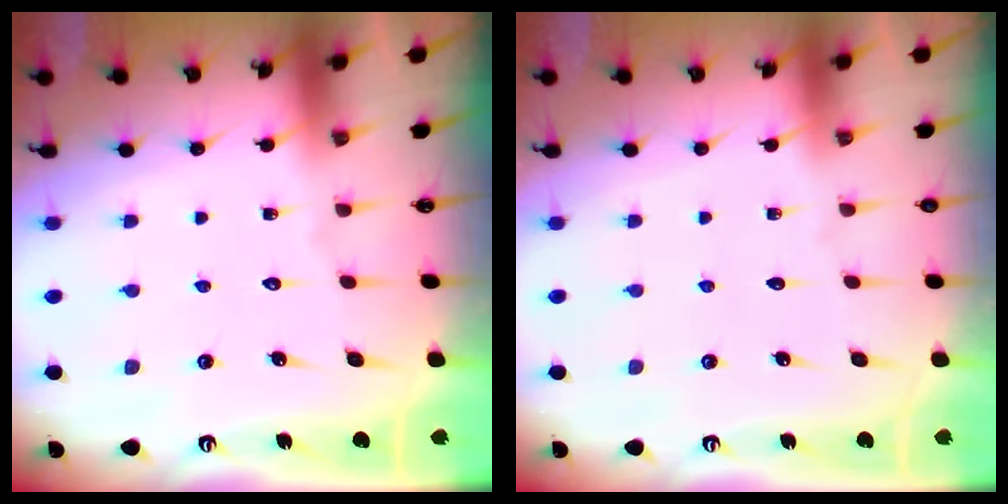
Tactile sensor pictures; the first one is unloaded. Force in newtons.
{"total": 0.0}